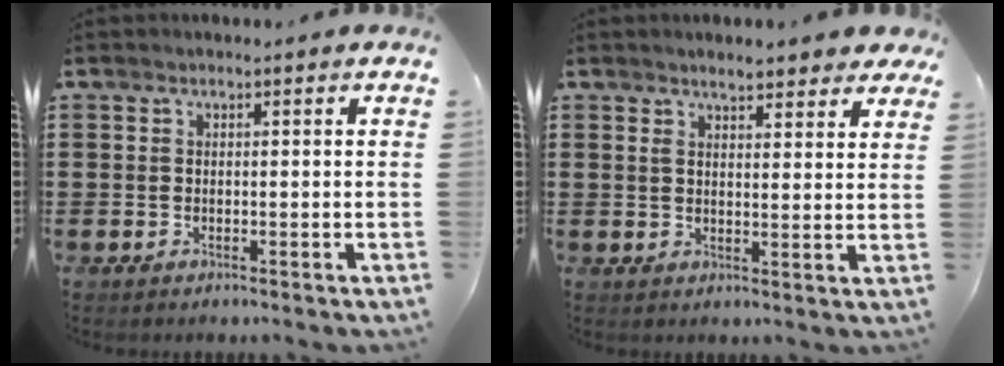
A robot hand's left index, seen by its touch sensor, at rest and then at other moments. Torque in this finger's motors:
{"motor_torque": [1.10, -1.04, 0.48, 0.08]}